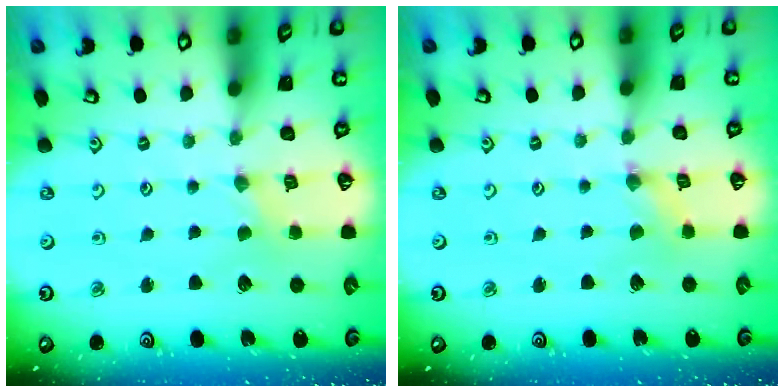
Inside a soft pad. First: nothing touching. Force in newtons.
{"total": 0.0}